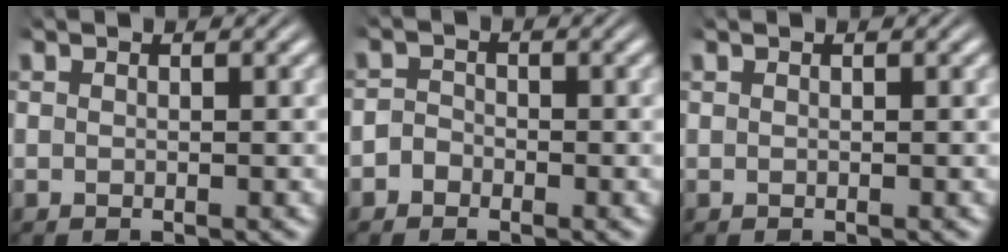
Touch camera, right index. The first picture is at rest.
{"total": 1.9, "force": [-1.3, 1.4, 0.0], "torque": [-0.002, -0.010, -0.025]}
{"total": 0.0}